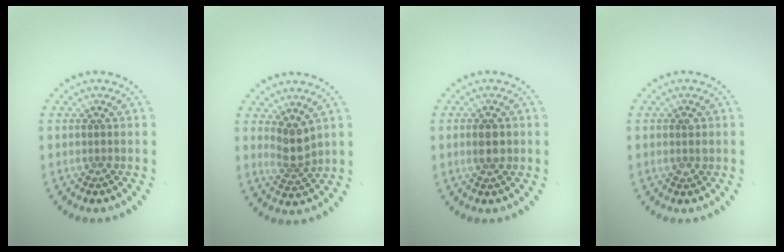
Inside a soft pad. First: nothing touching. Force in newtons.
{"total": 2.4, "press": 1.9, "slide": 1.5}
{"total": 1.9, "press": 1.9, "slide": 0.4}
{"total": 1.1, "press": 1.0, "slide": 0.3}